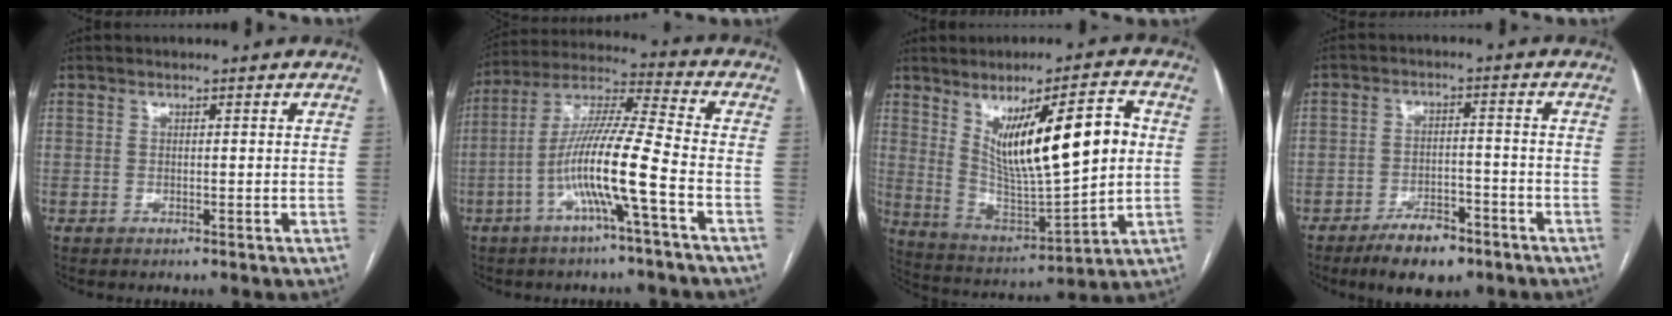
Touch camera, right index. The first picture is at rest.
{"total": 12.5, "force": [-4.5, -0.5, 11.6], "torque": [-0.227, 0.012, -0.090]}
{"total": 16.9, "force": [3.9, 2.8, 16.2], "torque": [-0.273, 0.000, 0.079]}
{"total": 7.3, "force": [-5.3, 2.9, 4.2], "torque": [-0.072, 0.000, -0.086]}